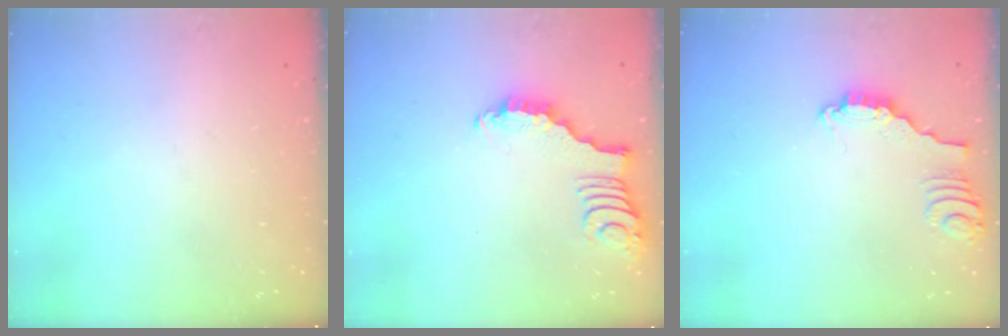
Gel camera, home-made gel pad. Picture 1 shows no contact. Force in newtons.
{"total": 2.3, "press": 2.3, "slide": 0.3}
{"total": 2.3, "press": 2.3, "slide": 0.1}